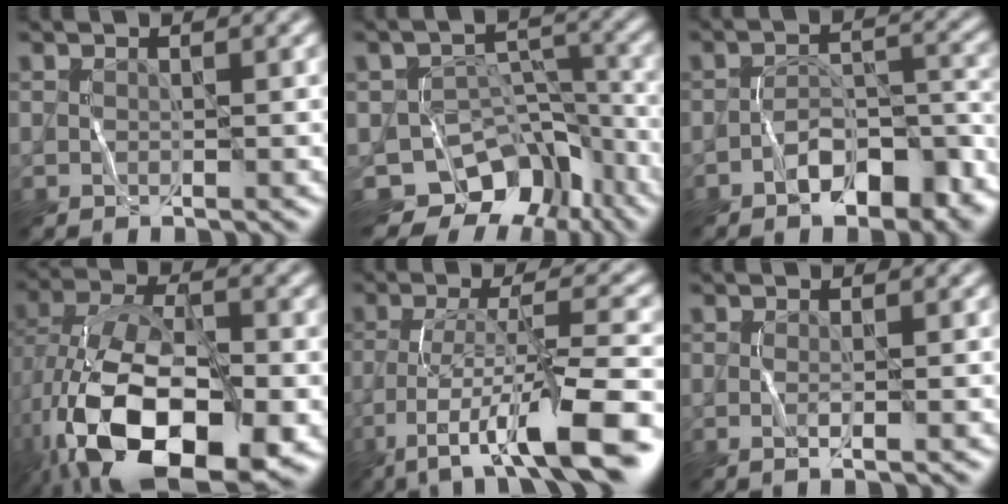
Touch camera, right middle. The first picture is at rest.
{"total": 9.6, "force": [-7.2, 5.7, 2.9], "torque": [-0.020, 0.002, -0.101]}
{"total": 6.4, "force": [-3.9, 3.0, 4.1], "torque": [-0.056, 0.006, -0.065]}
{"total": 15.7, "force": [-5.6, 8.3, 12.1], "torque": [-0.223, -0.024, -0.094]}
{"total": 10.4, "force": [-6.0, 2.2, 8.2], "torque": [-0.130, 0.006, -0.096]}
{"total": 1.0, "force": [0.0, 0.2, 0.9], "torque": [-0.012, -0.009, -0.005]}